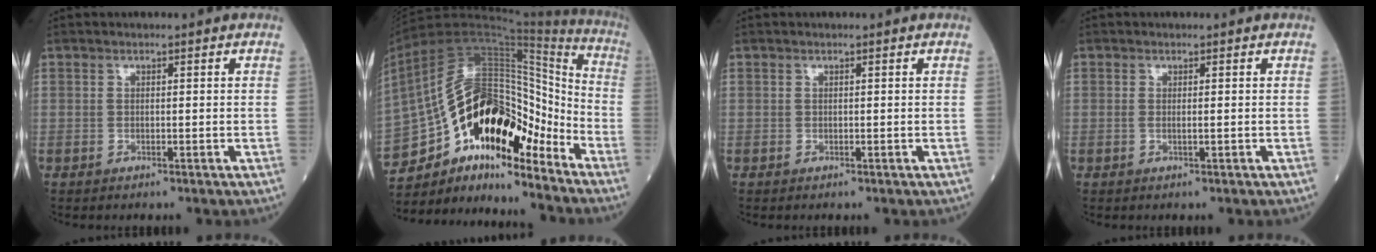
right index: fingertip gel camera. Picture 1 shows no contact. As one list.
[{"total": 23.8, "force": [-15.8, 8.5, 15.7], "torque": [-0.314, 0.040, -0.269]}, {"total": 0.0}, {"total": 0.9, "force": [0.0, 0.2, 0.9], "torque": [-0.021, -0.002, 0.001]}]